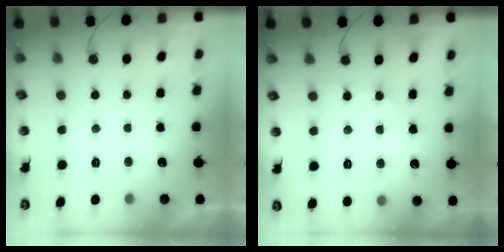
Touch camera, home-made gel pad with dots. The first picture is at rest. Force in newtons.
{"total": 4.2, "press": 4.1, "slide": 0.5}